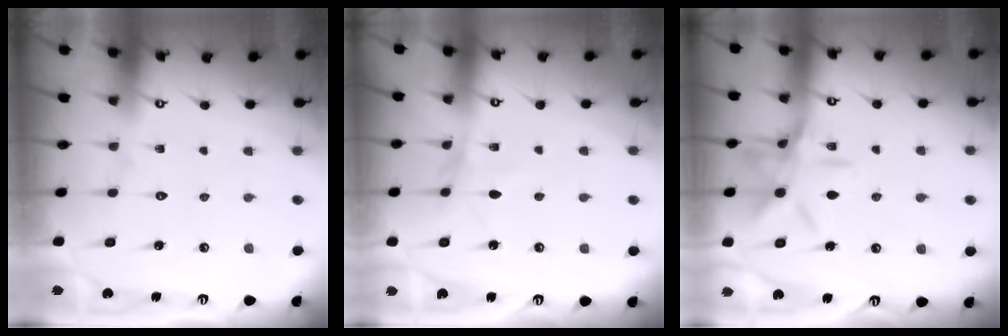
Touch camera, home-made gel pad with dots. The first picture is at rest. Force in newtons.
{"total": 3.1, "press": 3.1, "slide": 0.4}
{"total": 11.8, "press": 11.7, "slide": 0.8}